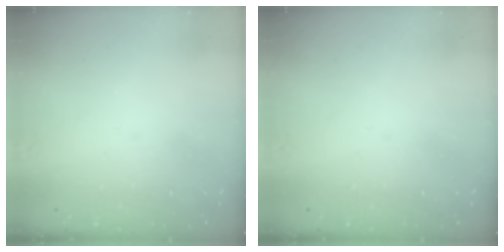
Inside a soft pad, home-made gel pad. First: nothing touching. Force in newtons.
{"total": 0.0}